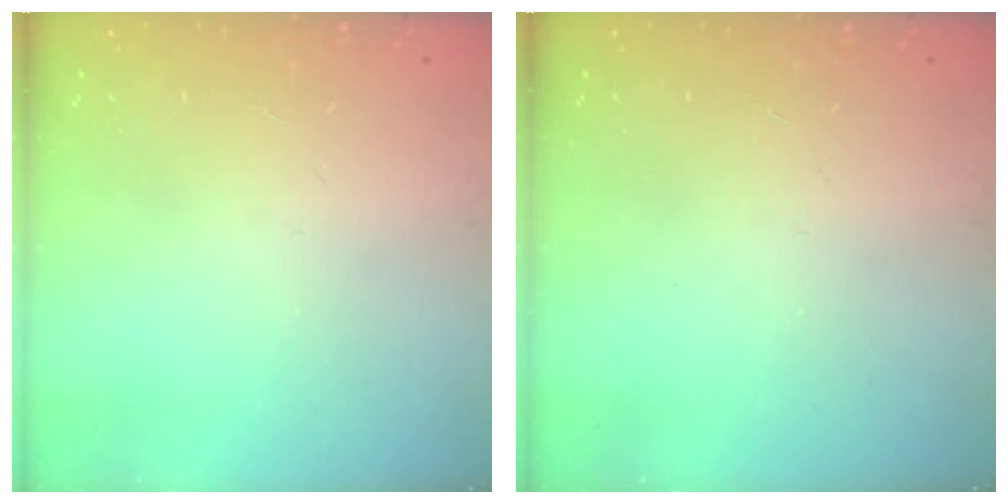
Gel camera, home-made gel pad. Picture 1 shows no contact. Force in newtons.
{"total": 0.0}